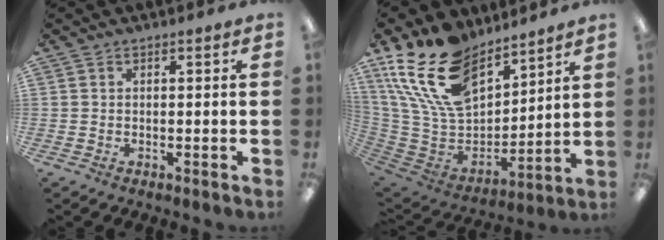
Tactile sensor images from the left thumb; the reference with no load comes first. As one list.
[{"total": 22.1, "force": [14.4, 12.2, 11.5], "torque": [-0.257, -0.078, 0.267]}]